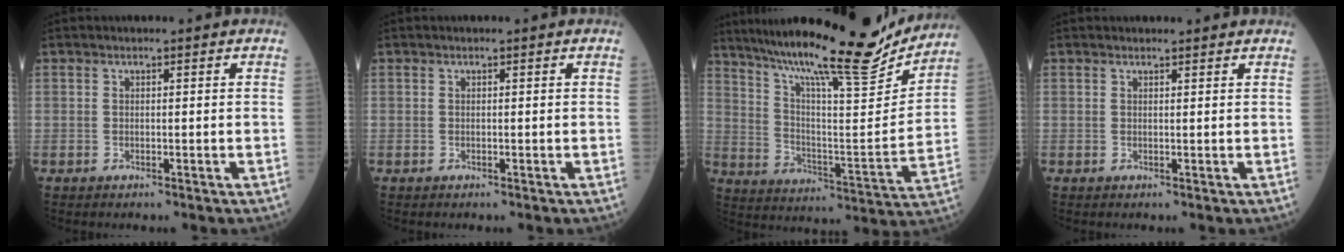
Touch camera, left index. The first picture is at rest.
{"total": 0.0}
{"total": 24.1, "force": [21.0, 2.0, 11.6], "torque": [-0.204, -0.040, 0.310]}
{"total": 2.0, "force": [1.9, 0.4, 0.2], "torque": [-0.010, 0.007, 0.024]}